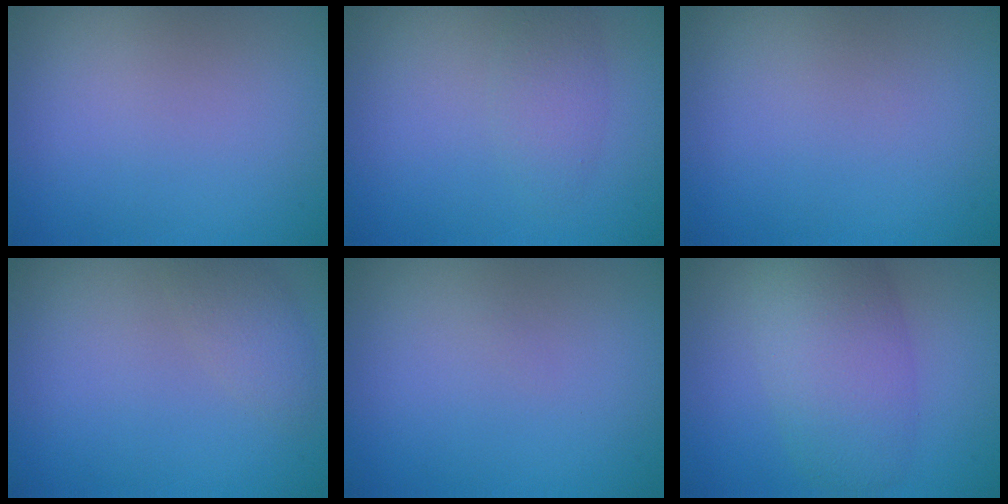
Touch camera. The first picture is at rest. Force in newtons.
{"total": 2.1, "press": 2.1, "slide": 0.1}
{"total": 0.0}
{"total": 1.9, "press": 1.9, "slide": 0.2}
{"total": 0.0}
{"total": 6.1, "press": 6.1, "slide": 0.3}